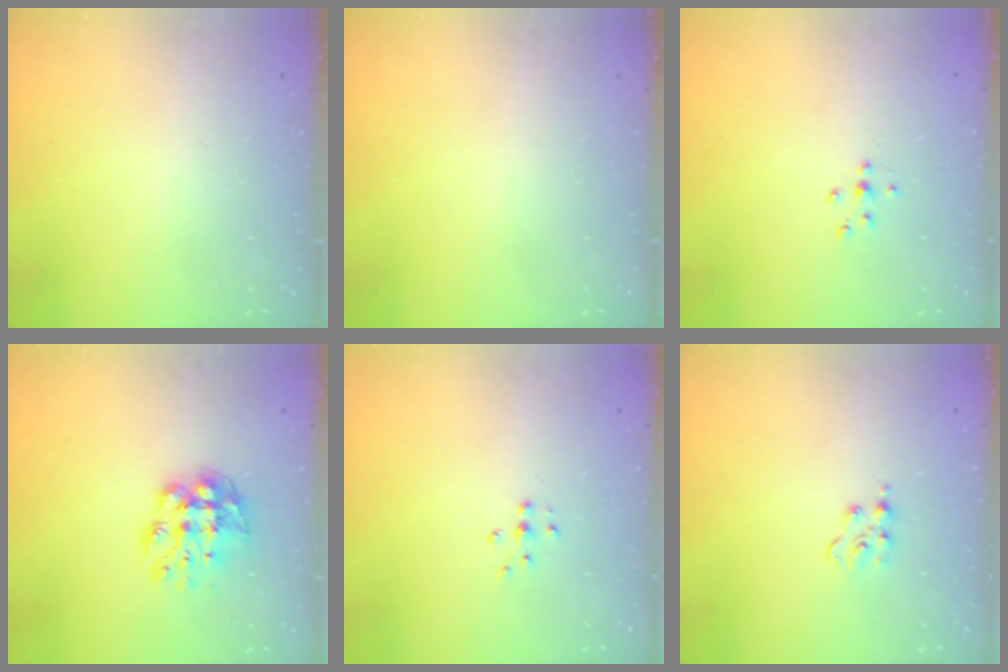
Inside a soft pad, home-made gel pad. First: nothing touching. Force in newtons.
{"total": 0.0}
{"total": 3.4, "press": 3.3, "slide": 1.0}
{"total": 10.5, "press": 10.5, "slide": 0.8}
{"total": 4.9, "press": 4.9, "slide": 0.7}
{"total": 3.0, "press": 2.9, "slide": 0.4}